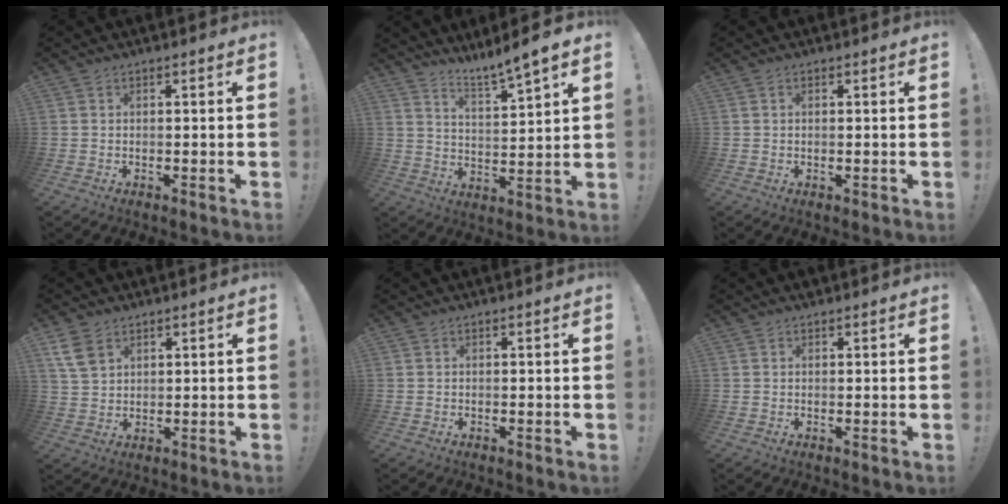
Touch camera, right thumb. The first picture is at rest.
{"total": 7.0, "force": [6.1, -0.5, 3.3], "torque": [-0.052, -0.052, 0.101]}
{"total": 0.6, "force": [0.3, 0.1, 0.5], "torque": [-0.004, -0.002, 0.004]}
{"total": 7.4, "force": [4.2, 4.6, 3.9], "torque": [-0.074, -0.010, 0.082]}
{"total": 0.0}
{"total": 0.9, "force": [0.7, 0.5, 0.2], "torque": [0.004, -0.003, 0.013]}